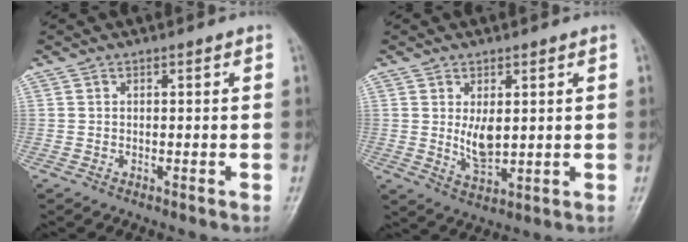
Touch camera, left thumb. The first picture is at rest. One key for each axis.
{"total": 5.5, "fx": 1.0, "fy": 2.9, "fz": 4.6, "tx": -0.070, "ty": -0.017, "tz": 0.026}